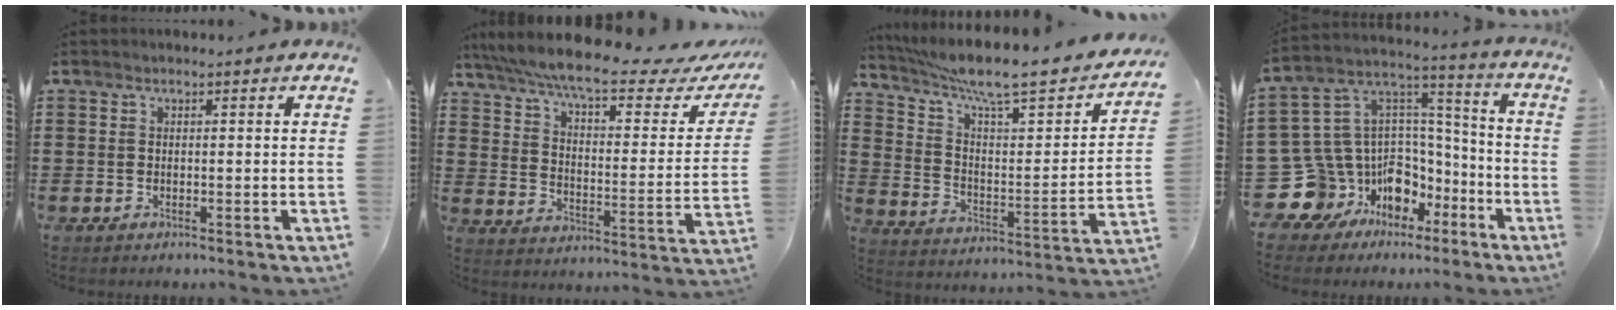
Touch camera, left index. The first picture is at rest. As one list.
[{"total": 9.1, "force": [7.4, 0.2, 5.2], "torque": [-0.129, -0.047, 0.124]}, {"total": 9.0, "force": [7.2, 0.8, 5.3], "torque": [-0.124, -0.057, 0.116]}, {"total": 12.3, "force": [-6.4, 10.2, 2.4], "torque": [-0.103, -0.019, -0.091]}]